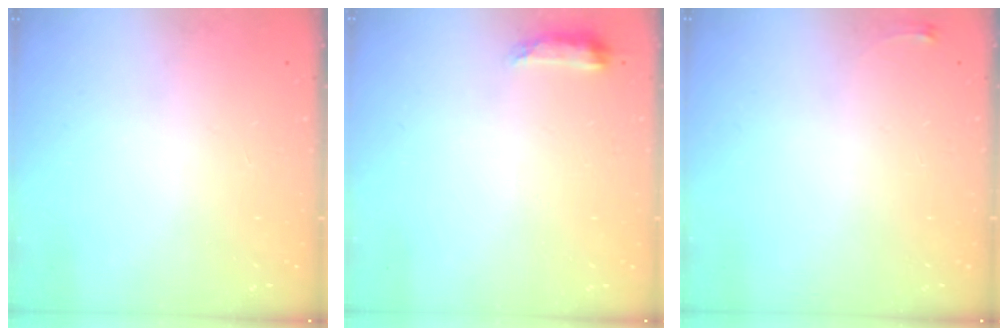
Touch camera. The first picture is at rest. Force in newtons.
{"total": 6.6, "press": 6.6, "slide": 0.6}
{"total": 2.6, "press": 2.6, "slide": 0.6}